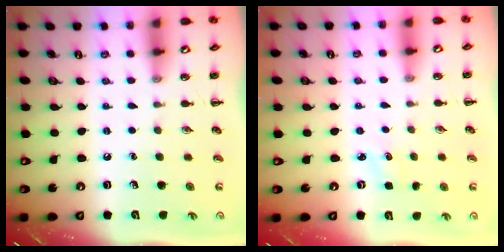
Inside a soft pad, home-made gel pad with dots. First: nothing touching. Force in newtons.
{"total": 1.8, "press": 1.7, "slide": 0.5}